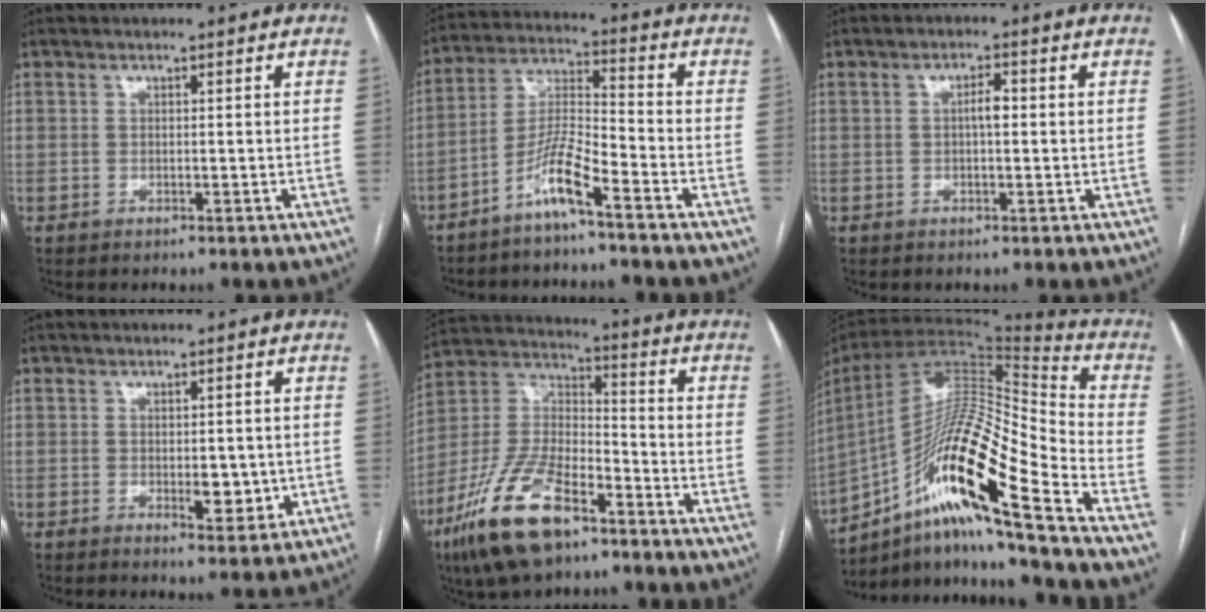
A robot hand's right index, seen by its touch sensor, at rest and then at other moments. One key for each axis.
{"total": 7.5, "fx": -5.1, "fy": 0.3, "fz": 5.5, "tx": -0.116, "ty": 0.000, "tz": -0.104}
{"total": 2.4, "fx": 0.1, "fy": 0.7, "fz": 2.3, "tx": -0.037, "ty": 0.005, "tz": 0.001}
{"total": 4.4, "fx": -0.6, "fy": 2.1, "fz": 3.8, "tx": -0.048, "ty": -0.006, "tz": -0.001}
{"total": 17.2, "fx": -10.5, "fy": 6.7, "fz": 11.9, "tx": -0.248, "ty": 0.001, "tz": -0.196}
{"total": 22.1, "fx": -12.6, "fy": 1.2, "fz": 18.1, "tx": -0.342, "ty": -0.001, "tz": -0.228}